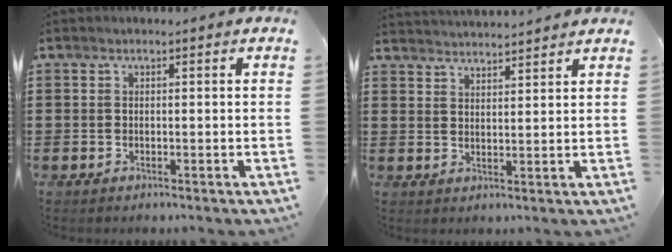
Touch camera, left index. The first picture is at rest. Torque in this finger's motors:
{"motor_torque": [2.14, 0.00, 0.27, 0.08]}